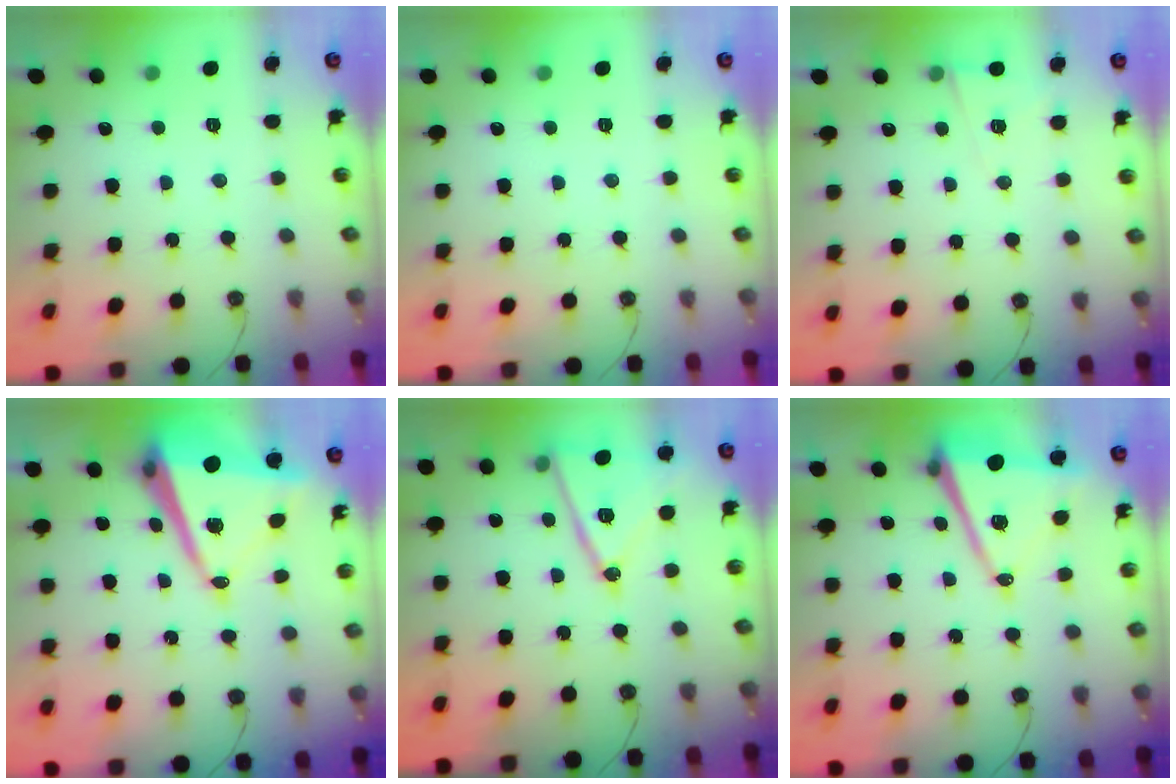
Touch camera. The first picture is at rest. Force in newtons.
{"total": 0.0}
{"total": 5.5, "press": 5.4, "slide": 1.0}
{"total": 14.2, "press": 14.0, "slide": 2.0}
{"total": 15.3, "press": 14.8, "slide": 3.5}
{"total": 11.3, "press": 11.1, "slide": 2.1}